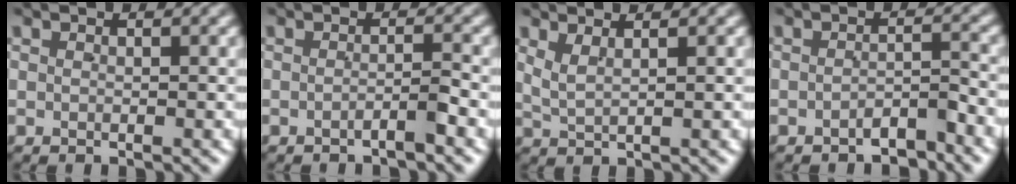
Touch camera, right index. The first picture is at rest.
{"total": 1.4, "force": [-1.1, -0.1, 0.8], "torque": [-0.008, 0.004, -0.024]}
{"total": 1.8, "force": [1.2, 0.4, 1.2], "torque": [-0.033, -0.004, 0.029]}
{"total": 2.5, "force": [-2.3, 0.6, 0.8], "torque": [0.002, -0.001, -0.041]}